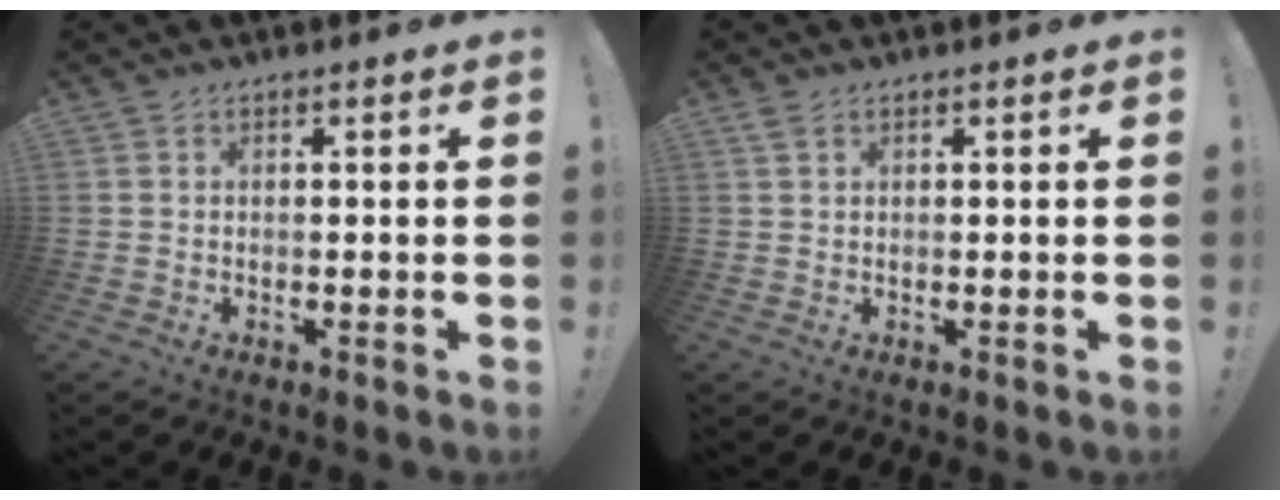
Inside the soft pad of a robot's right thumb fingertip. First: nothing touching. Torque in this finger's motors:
{"motor_torque": [-0.01, -0.05, 0.21, 0.15, -0.03]}